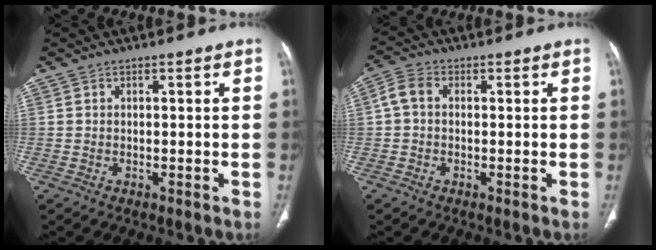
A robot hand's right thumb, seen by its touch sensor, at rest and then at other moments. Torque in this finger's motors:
{"motor_torque": [-0.01, 0.04, 0.34, -0.27, 0.04]}